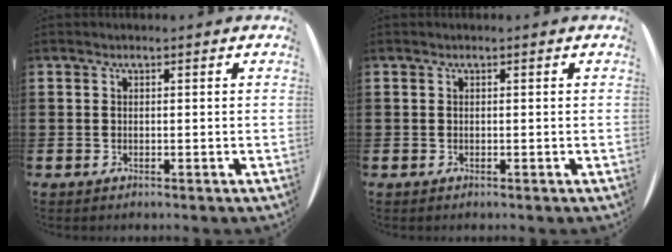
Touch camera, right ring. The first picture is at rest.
{"total": 0.0}